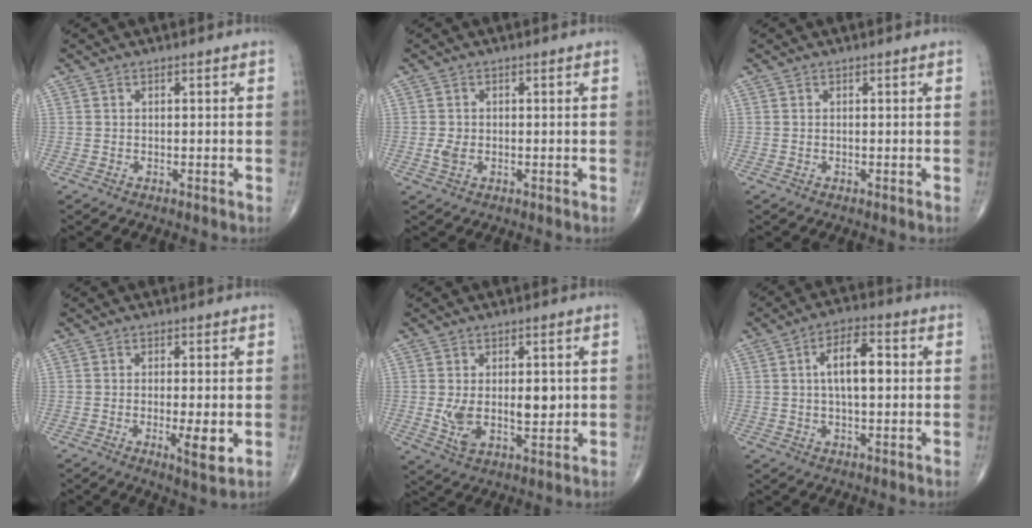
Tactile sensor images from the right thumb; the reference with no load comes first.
{"total": 2.1, "force": [-0.2, 1.5, 1.4], "torque": [-0.026, 0.001, -0.002]}
{"total": 0.0}
{"total": 5.5, "force": [-1.0, 1.4, 5.2], "torque": [-0.082, -0.014, -0.017]}
{"total": 9.3, "force": [0.3, 5.0, 7.8], "torque": [-0.116, -0.013, 0.016]}
{"total": 8.6, "force": [1.1, 3.8, 7.6], "torque": [-0.120, 0.013, 0.013]}